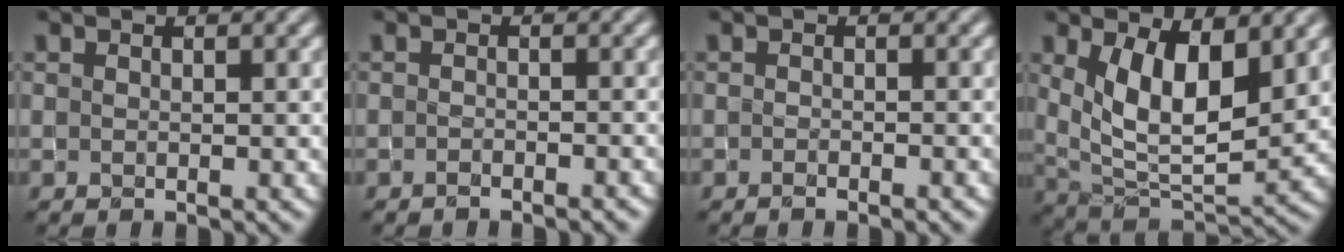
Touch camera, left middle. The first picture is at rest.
{"total": 1.4, "force": [-1.3, 0.2, 0.6], "torque": [-0.011, 0.006, -0.020]}
{"total": 1.8, "force": [-1.3, 0.3, 1.2], "torque": [-0.016, 0.005, -0.018]}
{"total": 7.6, "force": [2.6, 3.5, 6.2], "torque": [-0.120, -0.015, 0.053]}